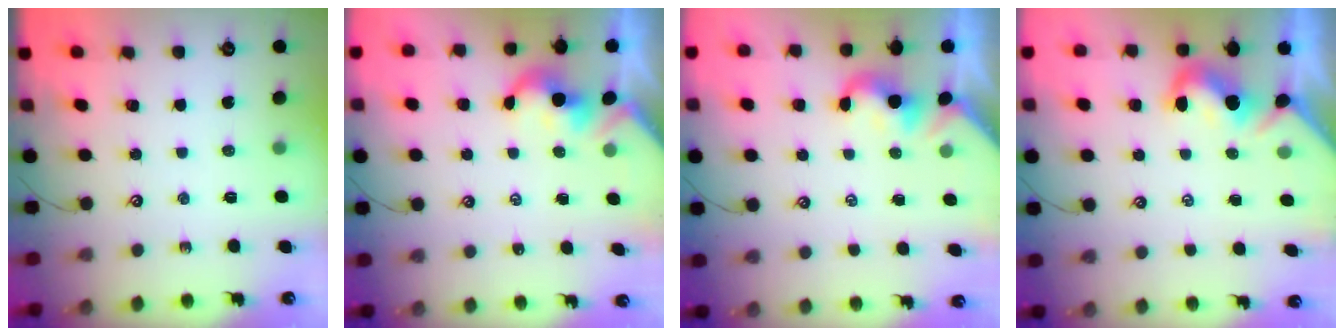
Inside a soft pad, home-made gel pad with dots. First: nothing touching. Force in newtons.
{"total": 2.0, "press": 2.0, "slide": 0.4}
{"total": 2.2, "press": 2.1, "slide": 0.3}
{"total": 1.9, "press": 1.8, "slide": 0.6}